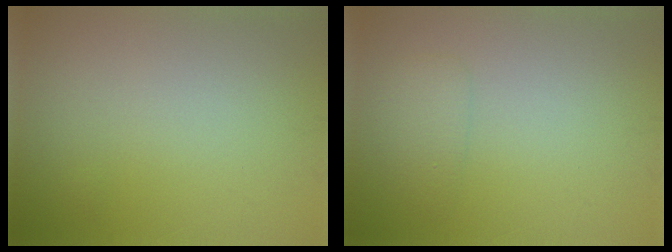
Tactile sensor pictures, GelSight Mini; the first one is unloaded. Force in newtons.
{"total": 1.6, "press": 1.6, "slide": 0.0}